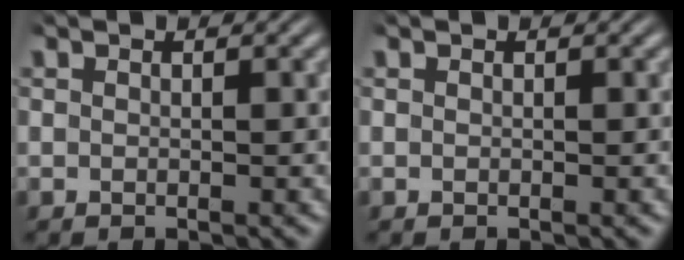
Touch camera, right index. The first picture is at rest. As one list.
[{"total": 0.0}]